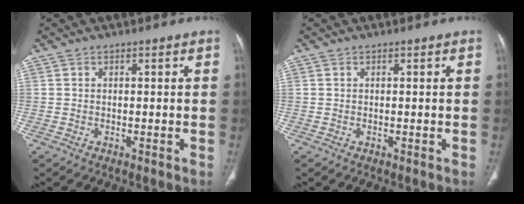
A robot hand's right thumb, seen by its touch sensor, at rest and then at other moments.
{"total": 0.0}